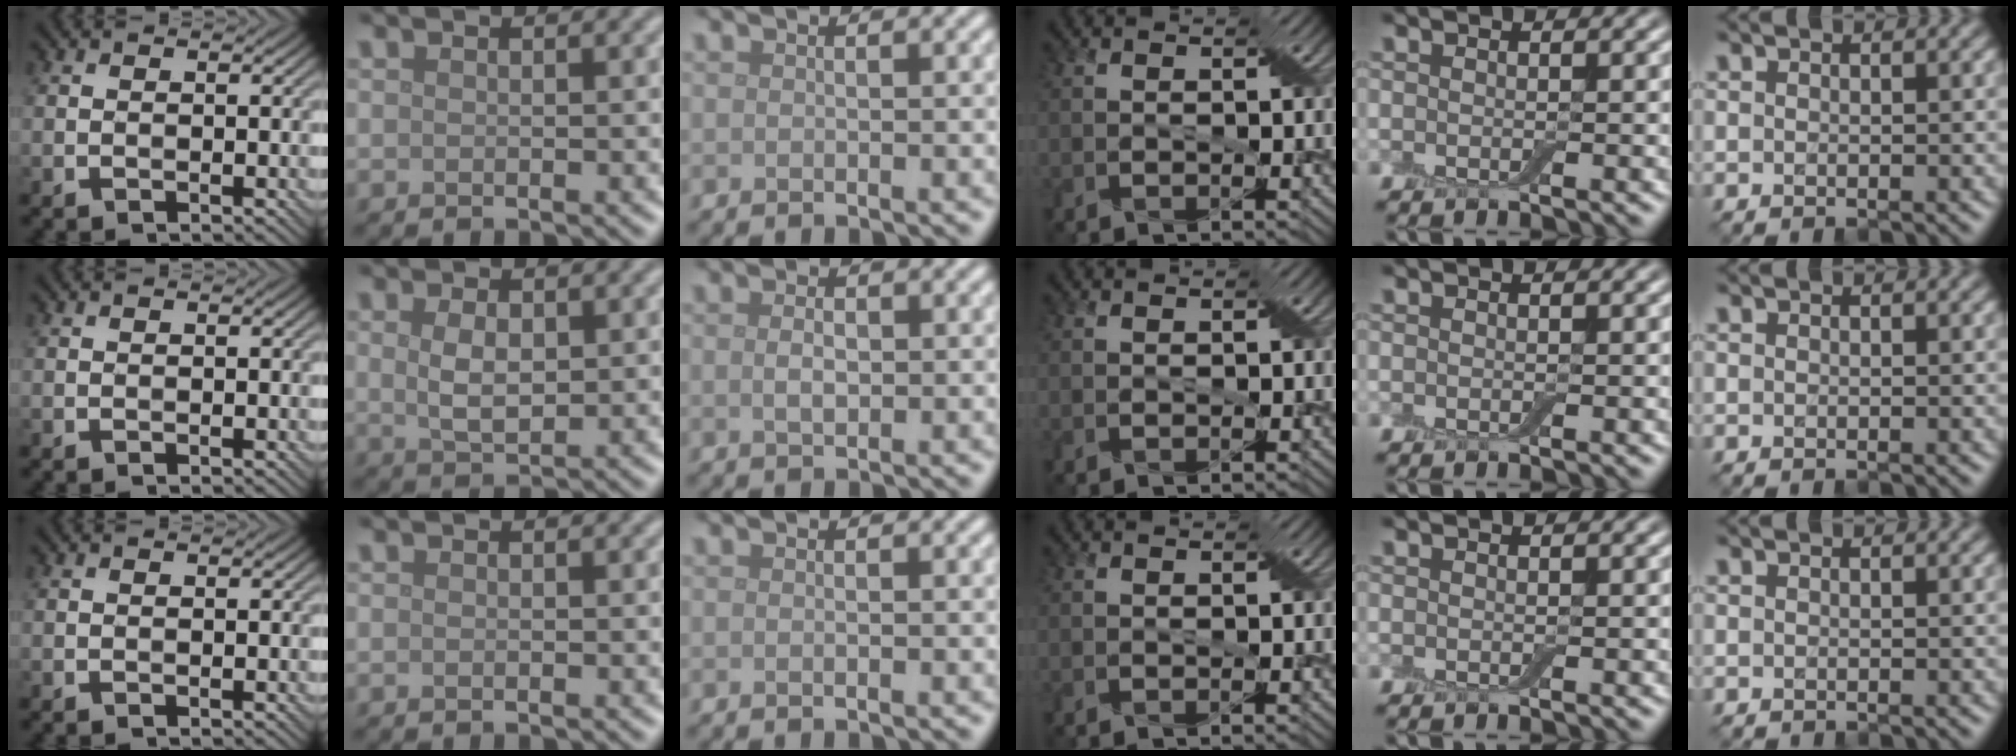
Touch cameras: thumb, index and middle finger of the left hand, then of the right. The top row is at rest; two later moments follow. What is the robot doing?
{"motion": "fold", "object": "apron"}